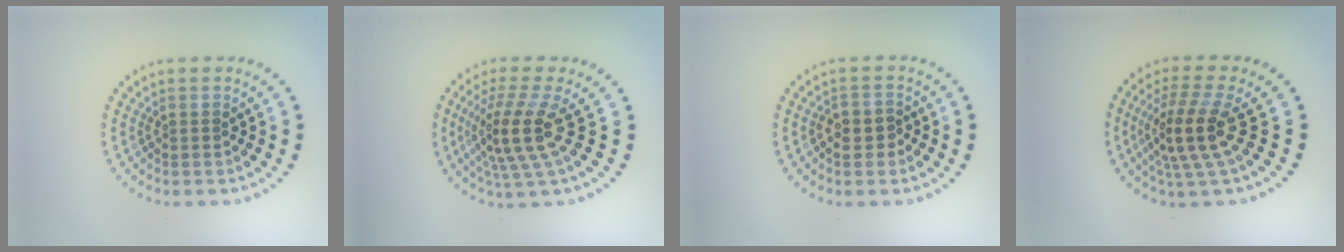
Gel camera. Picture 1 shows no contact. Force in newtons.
{"total": 4.7, "press": 3.6, "slide": 3.1}
{"total": 2.2, "press": 2.1, "slide": 0.6}
{"total": 4.6, "press": 3.8, "slide": 2.5}